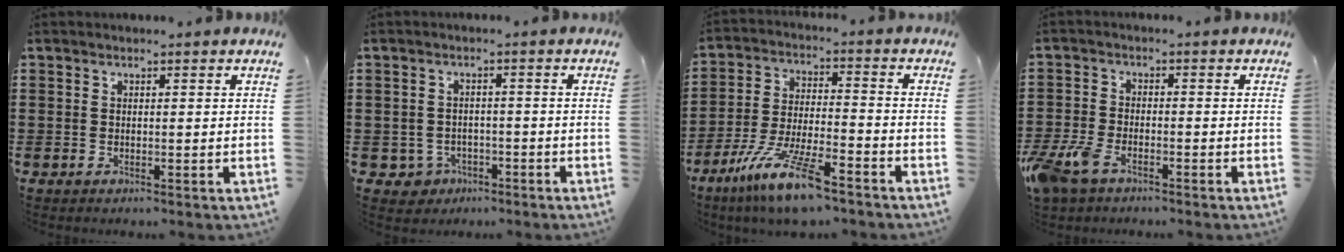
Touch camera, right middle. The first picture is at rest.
{"total": 2.4, "force": [-1.7, 1.7, 0.4], "torque": [-0.016, -0.001, -0.037]}
{"total": 11.6, "force": [-8.5, 1.3, 7.8], "torque": [-0.170, -0.002, -0.164]}
{"total": 5.2, "force": [-3.9, 2.3, 2.7], "torque": [-0.084, -0.005, -0.084]}